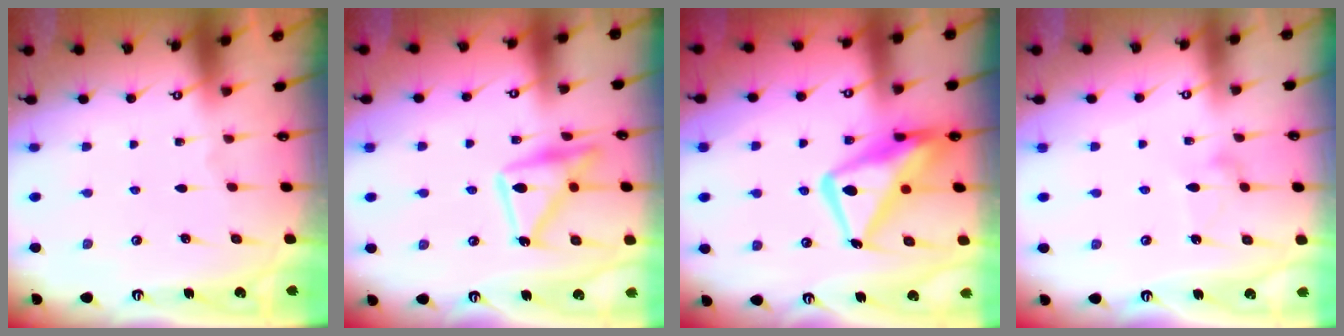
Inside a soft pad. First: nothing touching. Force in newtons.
{"total": 15.2, "press": 15.2, "slide": 0.7}
{"total": 17.3, "press": 17.2, "slide": 1.7}
{"total": 7.8, "press": 7.8, "slide": 0.4}